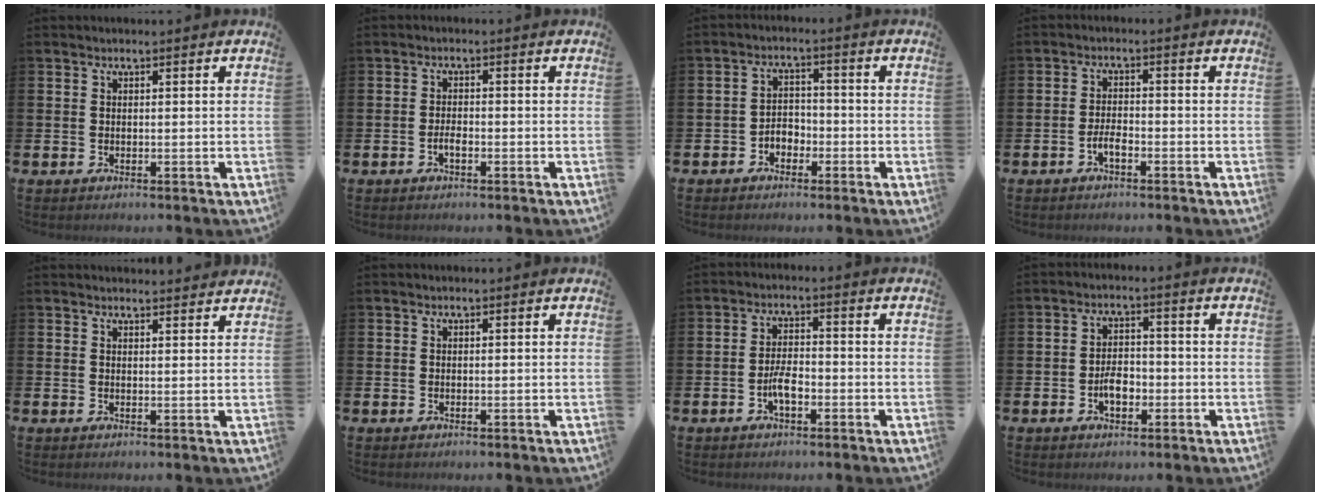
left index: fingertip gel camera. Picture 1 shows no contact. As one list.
[{"total": 1.6, "force": [-0.7, 0.7, 1.3], "torque": [-0.020, -0.002, -0.014]}, {"total": 2.7, "force": [-1.8, 1.9, 0.8], "torque": [-0.024, 0.010, -0.040]}, {"total": 2.3, "force": [-1.1, 0.9, 1.8], "torque": [-0.030, 0.002, -0.023]}, {"total": 1.9, "force": [1.9, 0.1, -0.1], "torque": [0.013, -0.015, 0.032]}, {"total": 0.0}, {"total": 3.5, "force": [-1.4, 1.5, 2.9], "torque": [-0.046, 0.005, -0.027]}, {"total": 3.8, "force": [-1.2, 2.3, 2.8], "torque": [-0.038, 0.001, -0.026]}]